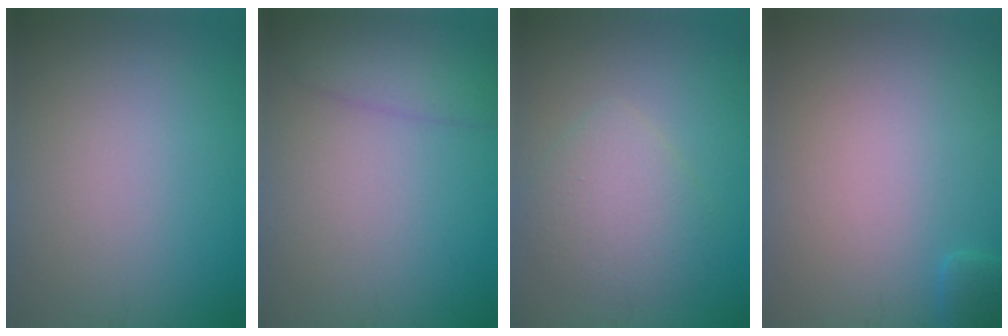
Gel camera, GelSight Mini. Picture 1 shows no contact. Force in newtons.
{"total": 2.8, "press": 2.8, "slide": 0.1}
{"total": 3.6, "press": 3.6, "slide": 0.2}
{"total": 1.1, "press": 1.0, "slide": 0.1}